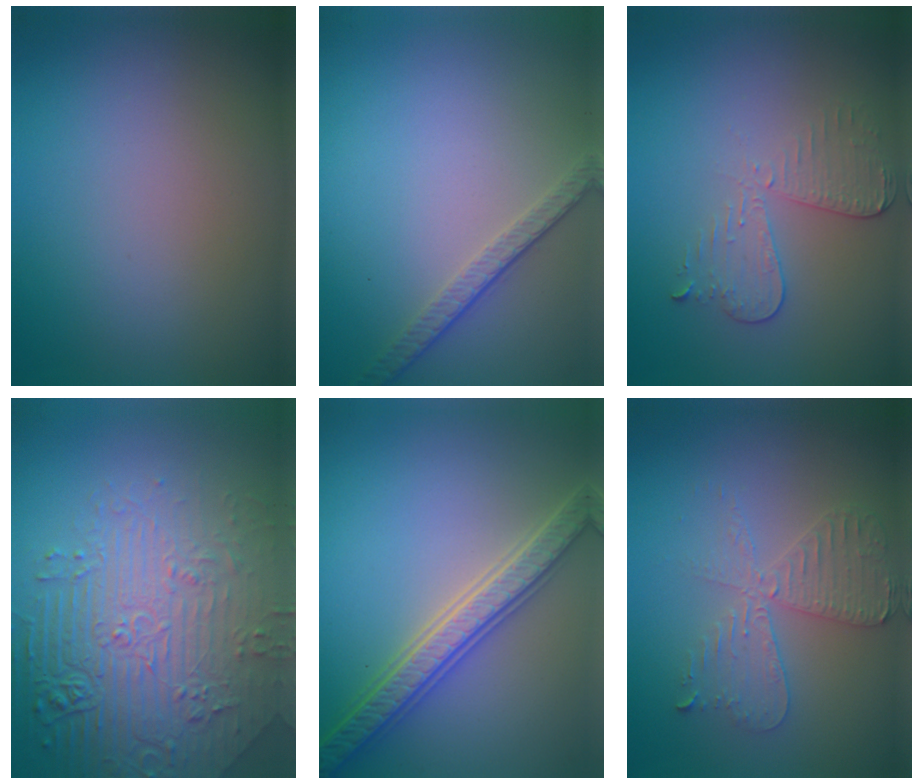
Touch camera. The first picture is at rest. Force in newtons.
{"total": 2.5, "press": 2.1, "slide": 1.4}
{"total": 2.9, "press": 2.7, "slide": 1.2}
{"total": 7.9, "press": 6.1, "slide": 5.1}
{"total": 4.8, "press": 4.7, "slide": 1.1}
{"total": 4.0, "press": 3.5, "slide": 2.0}